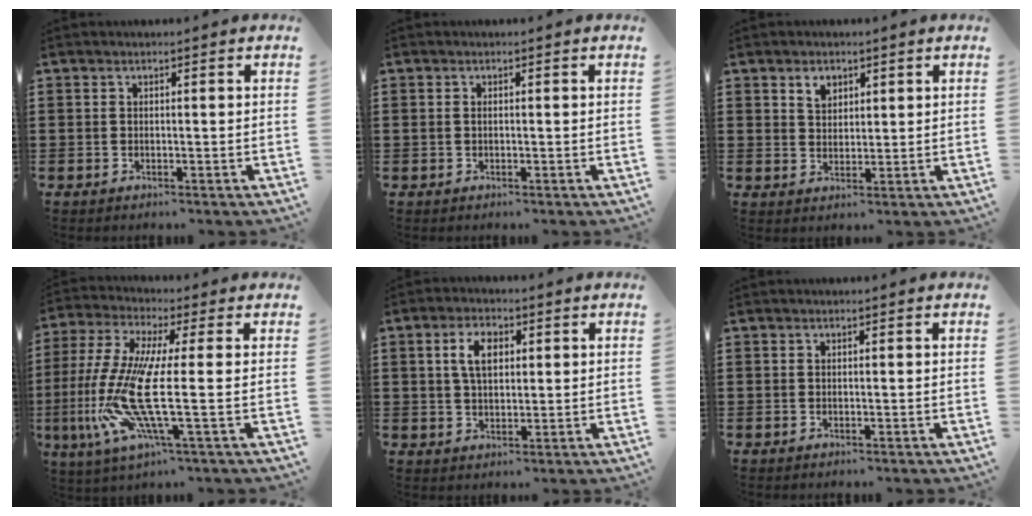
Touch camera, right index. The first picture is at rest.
{"total": 0.5, "force": [0.0, 0.3, 0.4], "torque": [-0.011, -0.001, 0.000]}
{"total": 2.9, "force": [1.8, 2.0, 1.2], "torque": [-0.024, 0.003, 0.031]}
{"total": 13.9, "force": [-2.3, 1.9, 13.6], "torque": [-0.315, -0.034, -0.057]}
{"total": 5.1, "force": [1.4, 2.9, 3.9], "torque": [-0.079, 0.011, 0.021]}
{"total": 0.0}